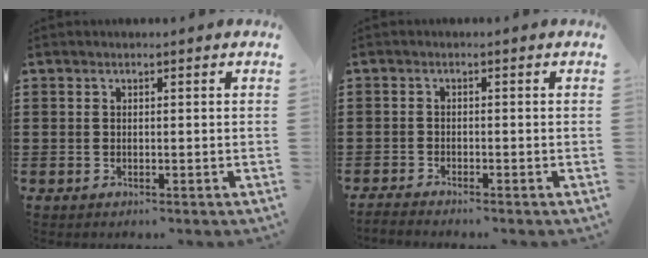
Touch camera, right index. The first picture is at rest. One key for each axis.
{"total": 1.4, "fx": -1.4, "fy": 0.0, "fz": 0.0, "tx": -0.003, "ty": 0.001, "tz": -0.028}